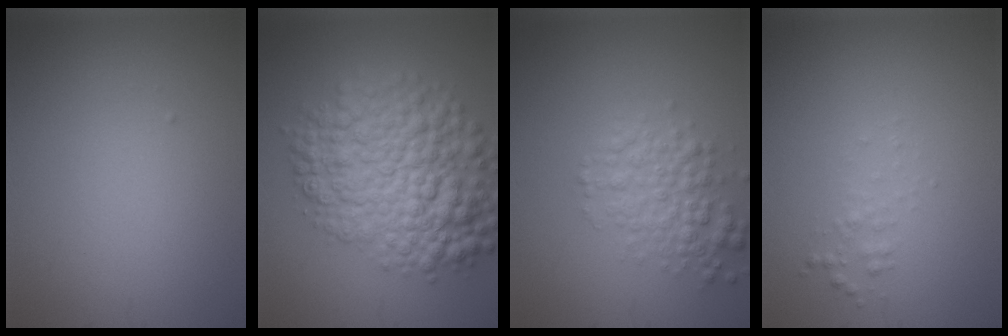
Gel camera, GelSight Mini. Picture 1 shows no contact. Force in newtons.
{"total": 9.9, "press": 9.9, "slide": 0.2}
{"total": 3.5, "press": 3.5, "slide": 0.1}
{"total": 0.9, "press": 0.9, "slide": 0.0}